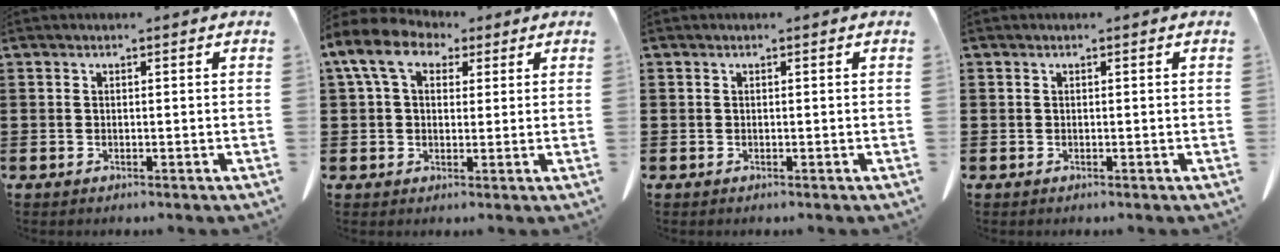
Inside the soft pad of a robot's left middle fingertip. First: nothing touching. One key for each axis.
{"total": 7.9, "fx": 4.0, "fy": 4.9, "fz": 4.6, "tx": -0.117, "ty": 0.009, "tz": 0.071}
{"total": 0.0}
{"total": 0.0}